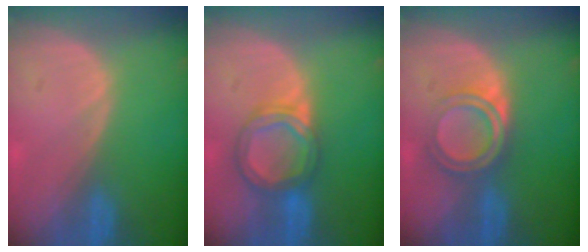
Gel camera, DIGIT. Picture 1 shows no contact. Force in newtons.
{"total": 6.3, "press": 5.7, "slide": 2.5}
{"total": 5.3, "press": 4.9, "slide": 1.9}